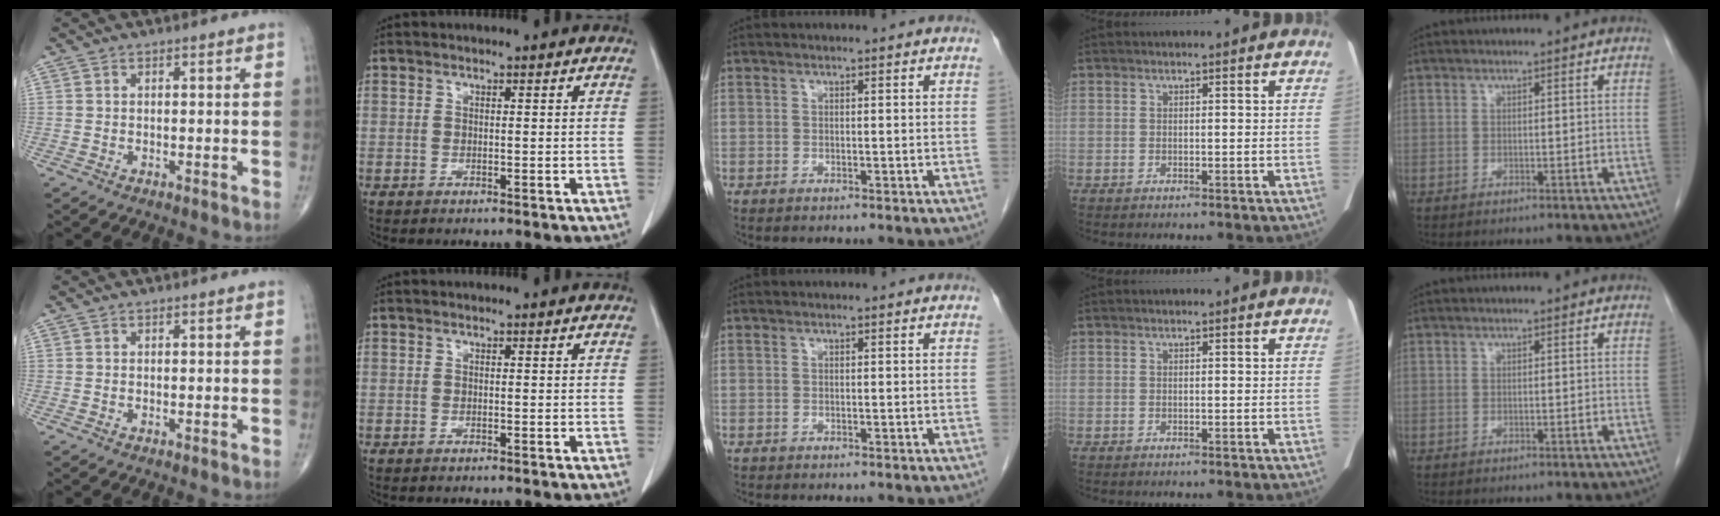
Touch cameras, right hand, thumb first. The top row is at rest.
{}